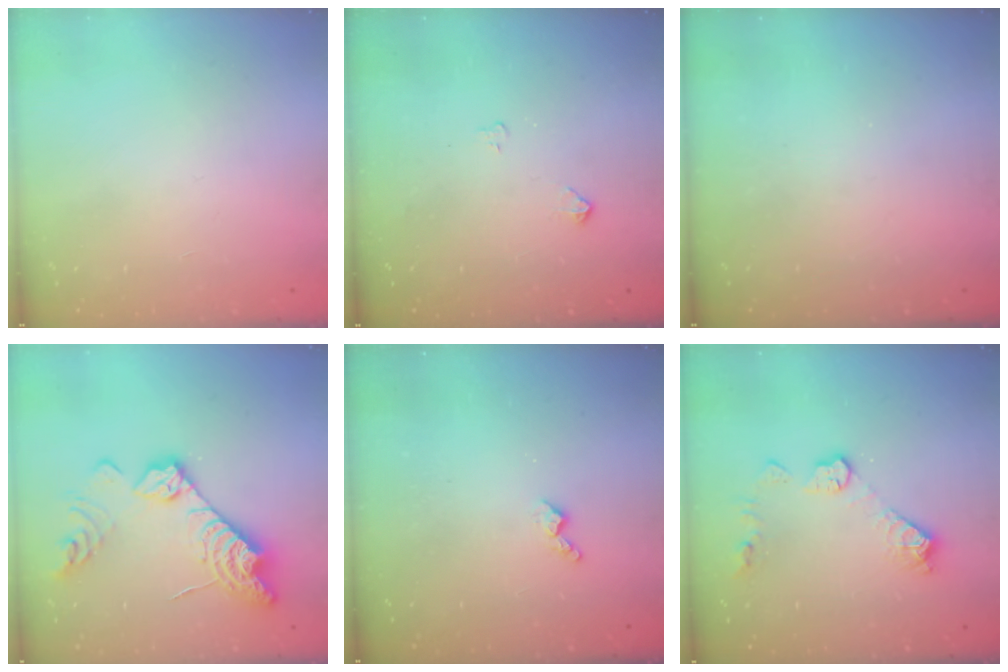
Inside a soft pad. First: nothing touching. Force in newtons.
{"total": 4.0, "press": 3.9, "slide": 0.7}
{"total": 0.0}
{"total": 17.9, "press": 17.8, "slide": 1.5}
{"total": 4.5, "press": 4.4, "slide": 0.7}
{"total": 9.8, "press": 9.8, "slide": 0.5}